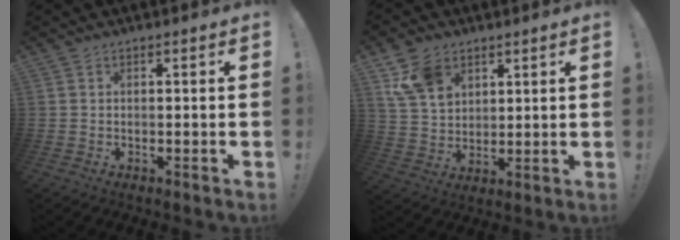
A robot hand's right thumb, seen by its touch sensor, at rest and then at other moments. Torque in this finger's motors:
{"motor_torque": [0.64, 1.82, 0.70, 0.58, 0.13]}